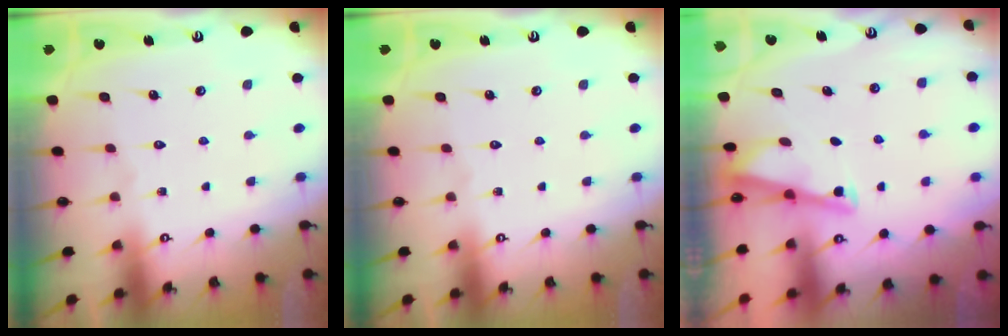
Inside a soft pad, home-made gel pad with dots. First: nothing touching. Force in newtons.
{"total": 0.0}
{"total": 3.1, "press": 3.1, "slide": 0.3}